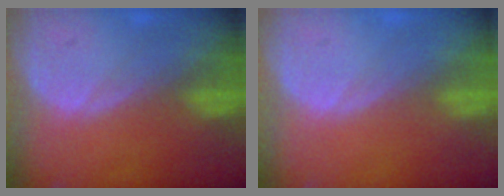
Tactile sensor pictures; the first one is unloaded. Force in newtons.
{"total": 0.0}